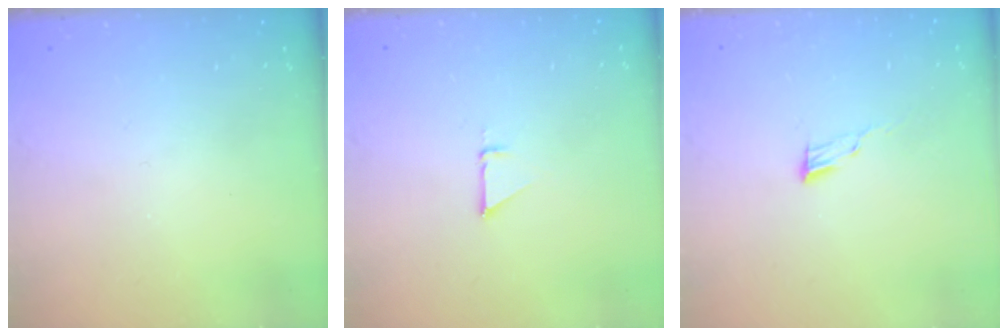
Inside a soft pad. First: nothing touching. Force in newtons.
{"total": 2.5, "press": 2.5, "slide": 0.1}
{"total": 4.6, "press": 4.6, "slide": 0.4}